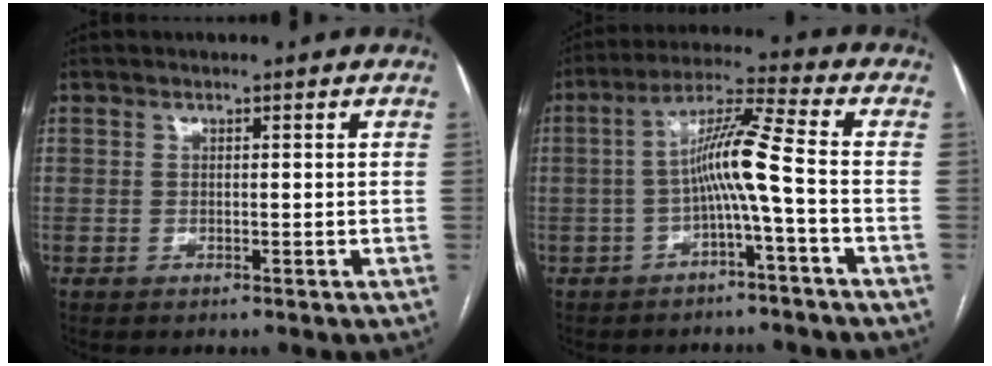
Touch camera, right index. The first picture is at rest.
{"total": 8.0, "force": [-1.9, -1.0, 7.7], "torque": [-0.139, 0.023, -0.034]}